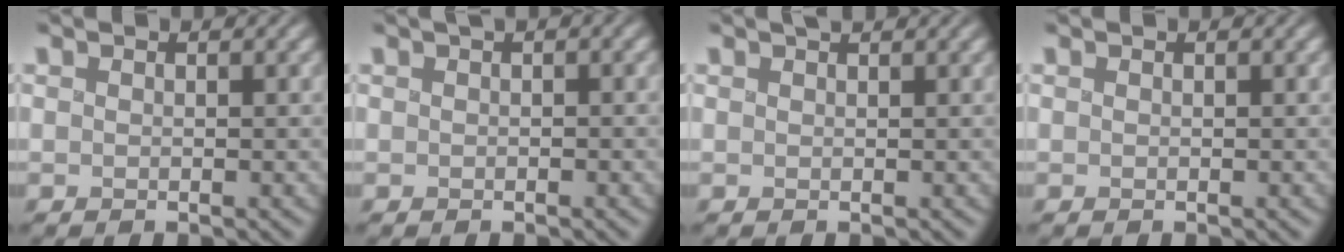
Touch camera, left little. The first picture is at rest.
{"total": 1.6, "force": [0.7, 0.7, 1.3], "torque": [-0.015, 0.006, 0.009]}
{"total": 1.0, "force": [0.8, 0.3, 0.6], "torque": [-0.003, 0.004, 0.010]}
{"total": 0.0}